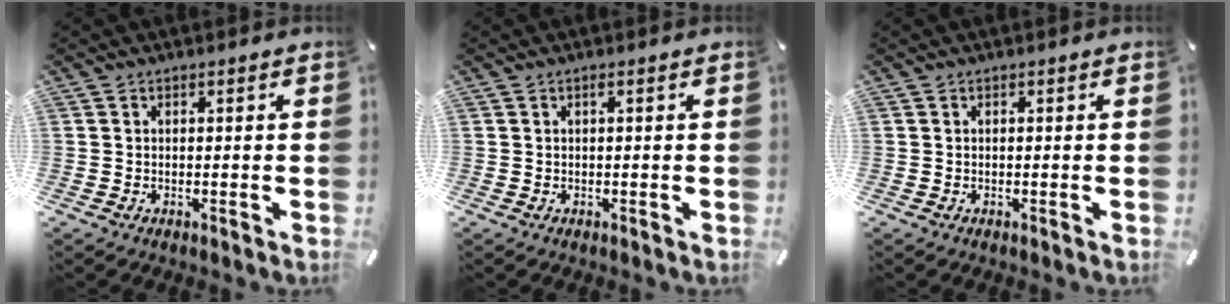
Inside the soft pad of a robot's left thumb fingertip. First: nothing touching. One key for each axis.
{"total": 0.7, "fx": 0.1, "fy": -0.1, "fz": 0.7, "tx": -0.011, "ty": 0.000, "tz": 0.001}
{"total": 0.0}